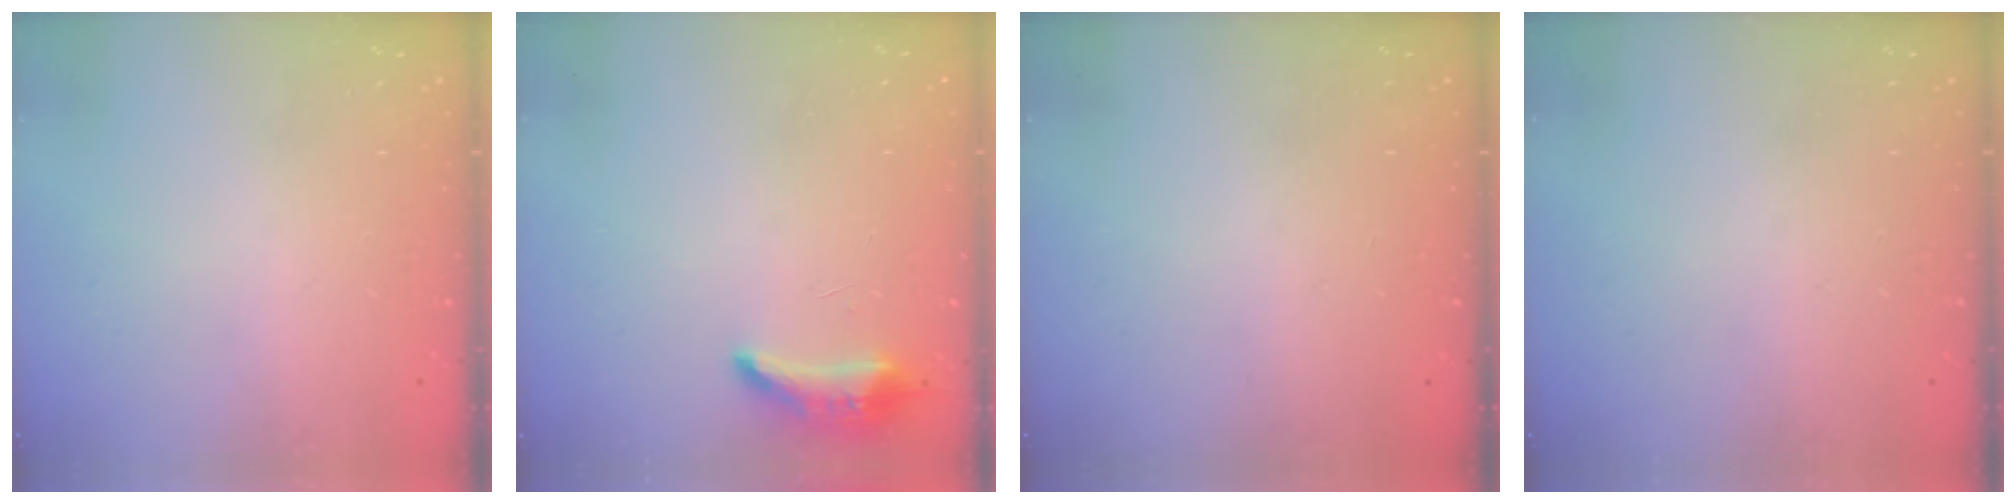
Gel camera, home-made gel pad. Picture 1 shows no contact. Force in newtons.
{"total": 8.3, "press": 8.1, "slide": 1.5}
{"total": 0.0}
{"total": 0.0}